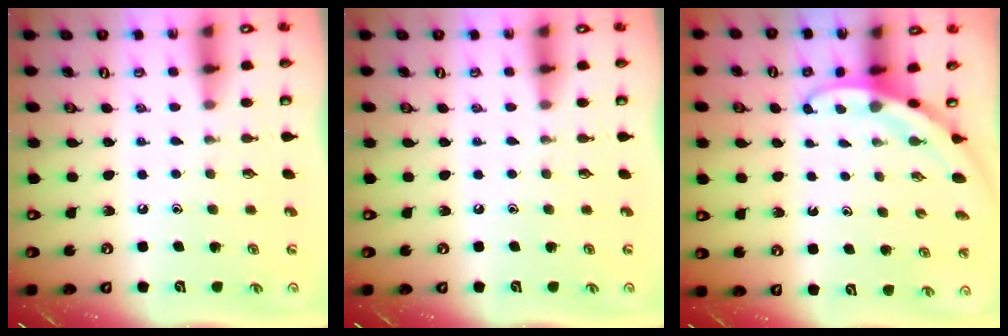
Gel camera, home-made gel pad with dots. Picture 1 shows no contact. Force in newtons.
{"total": 0.0}
{"total": 3.0, "press": 3.0, "slide": 0.1}